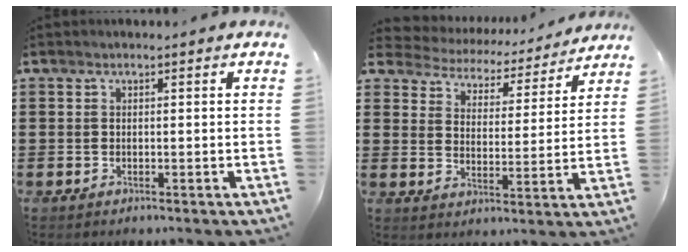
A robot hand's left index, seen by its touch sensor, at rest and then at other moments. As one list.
[{"total": 3.8, "force": [3.8, 0.7, -0.3], "torque": [-0.024, -0.033, 0.057]}]